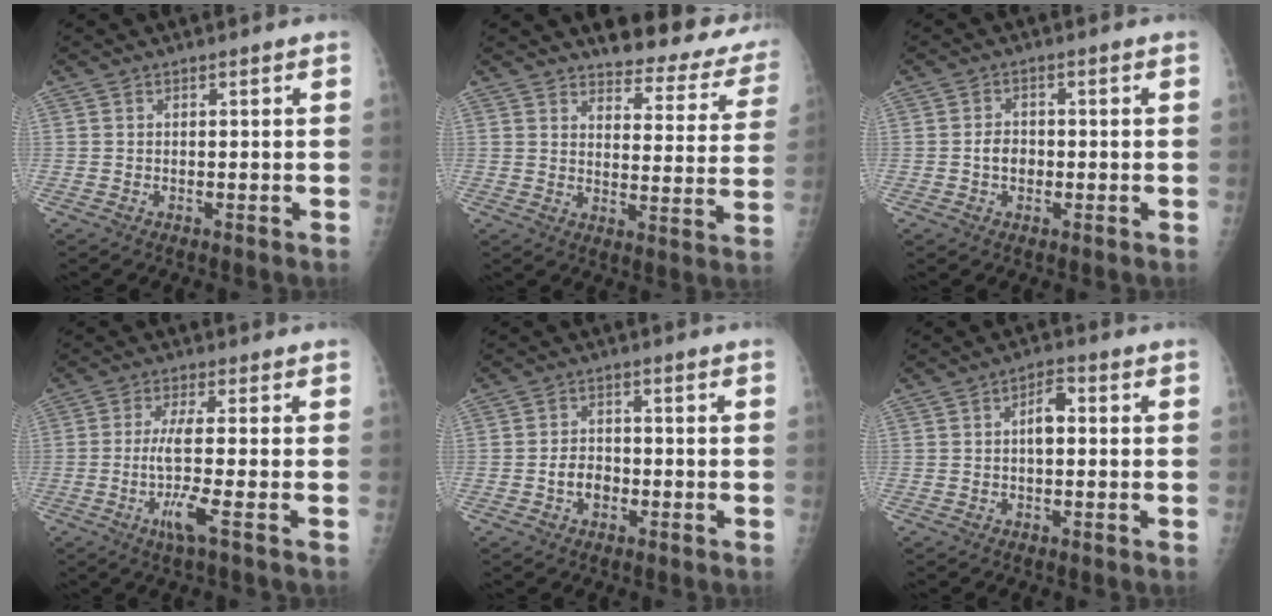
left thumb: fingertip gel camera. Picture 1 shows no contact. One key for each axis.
{"total": 15.2, "fx": 13.2, "fy": 5.6, "fz": 5.1, "tx": -0.012, "ty": -0.092, "tz": 0.140}
{"total": 3.0, "fx": -0.6, "fy": 2.4, "fz": 1.8, "tx": -0.016, "ty": 0.010, "tz": -0.011}
{"total": 6.6, "fx": -2.2, "fy": -0.7, "fz": 6.2, "tx": -0.140, "ty": -0.010, "tz": -0.048}
{"total": 3.8, "fx": -1.3, "fy": 2.8, "fz": 2.2, "tx": -0.021, "ty": 0.015, "tz": -0.025}
{"total": 3.9, "fx": 0.1, "fy": 2.1, "fz": 3.3, "tx": -0.044, "ty": 0.011, "tz": -0.005}